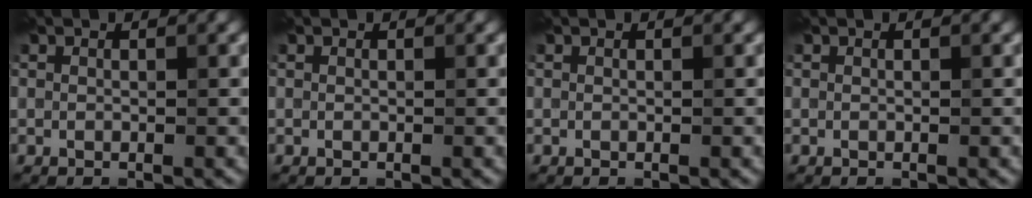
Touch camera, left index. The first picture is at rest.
{"total": 0.0}
{"total": 0.0}
{"total": 0.0}